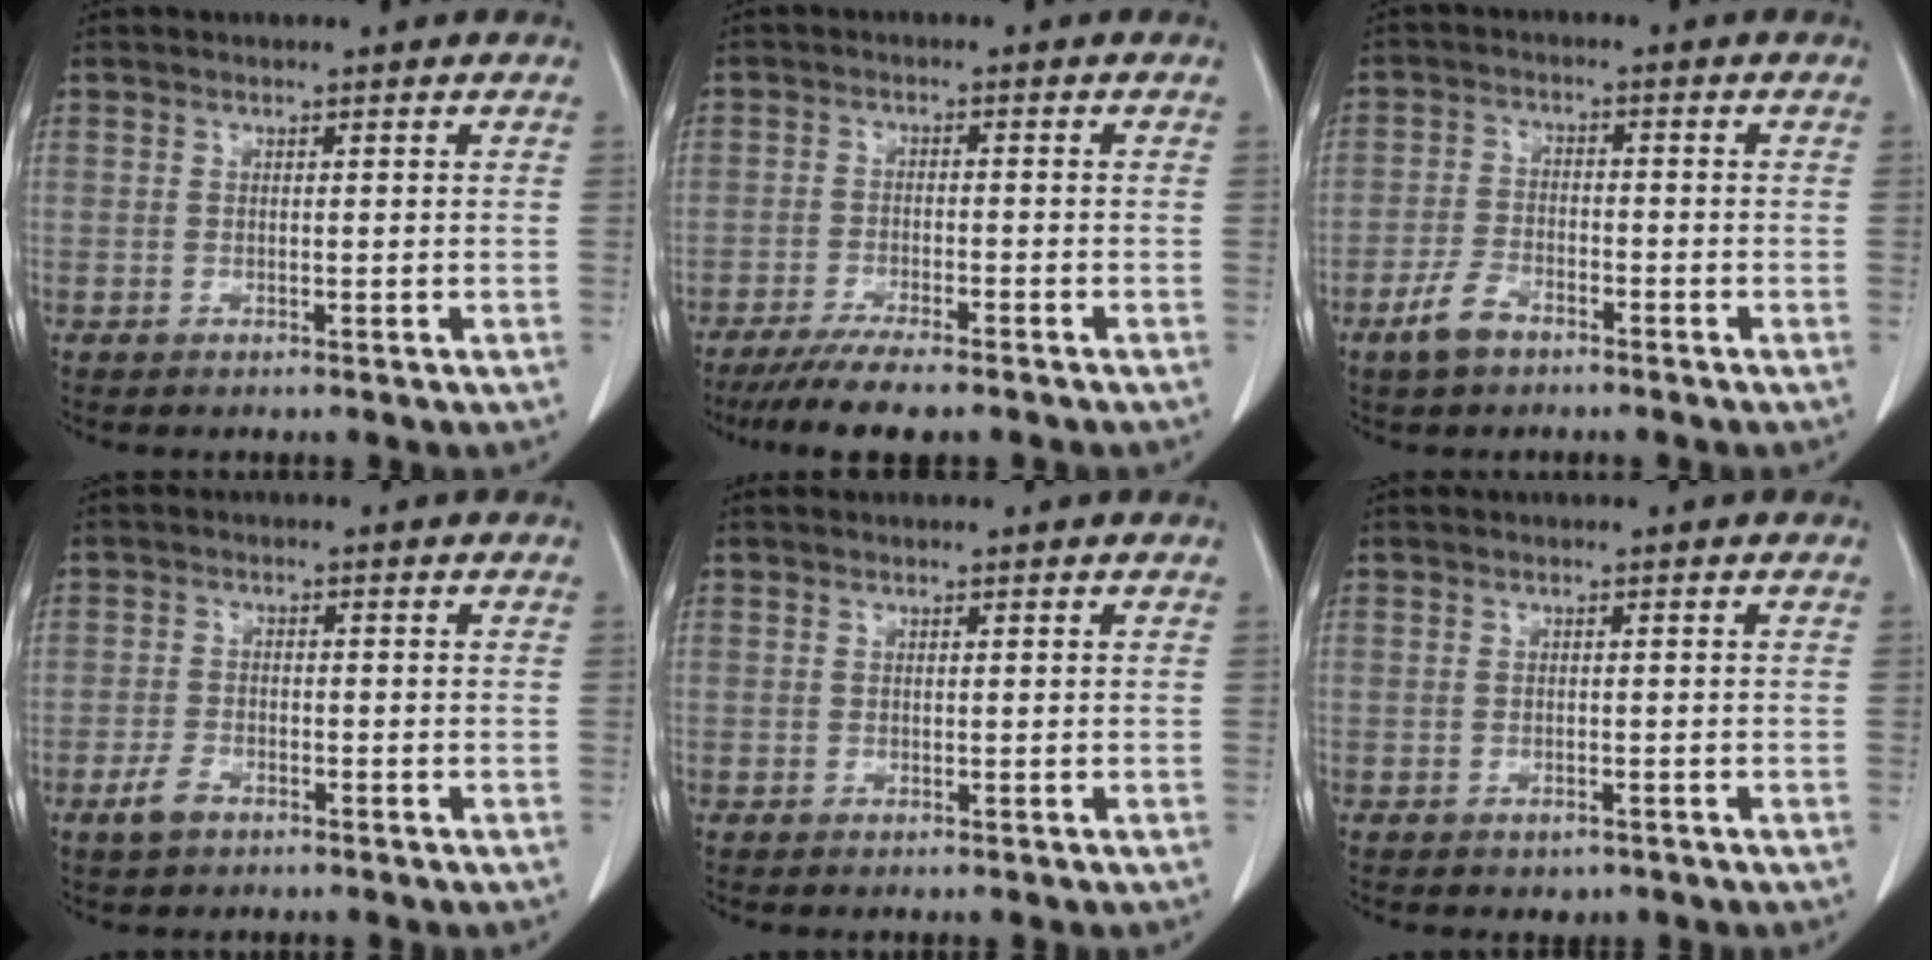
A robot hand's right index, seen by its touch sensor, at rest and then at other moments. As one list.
[{"total": 7.9, "force": [-6.4, 0.9, 4.6], "torque": [-0.071, -0.017, -0.102]}, {"total": 4.8, "force": [-3.2, 2.4, 2.6], "torque": [-0.059, 0.001, -0.057]}, {"total": 3.0, "force": [-1.9, 1.6, 1.6], "torque": [-0.039, 0.002, -0.031]}, {"total": 0.0}, {"total": 1.5, "force": [-0.8, 1.0, 0.6], "torque": [-0.011, 0.001, -0.002]}]